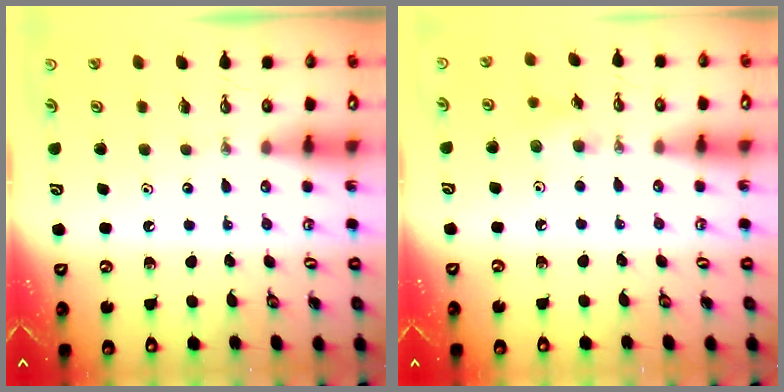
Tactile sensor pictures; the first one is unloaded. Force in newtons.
{"total": 5.1, "press": 4.9, "slide": 1.4}